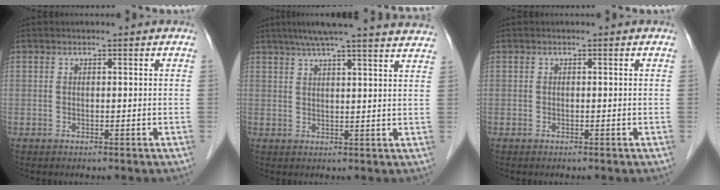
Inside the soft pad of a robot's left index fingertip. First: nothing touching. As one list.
[{"total": 21.6, "force": [19.3, 0.8, 9.7], "torque": [-0.146, 0.007, 0.239]}, {"total": 0.0}]